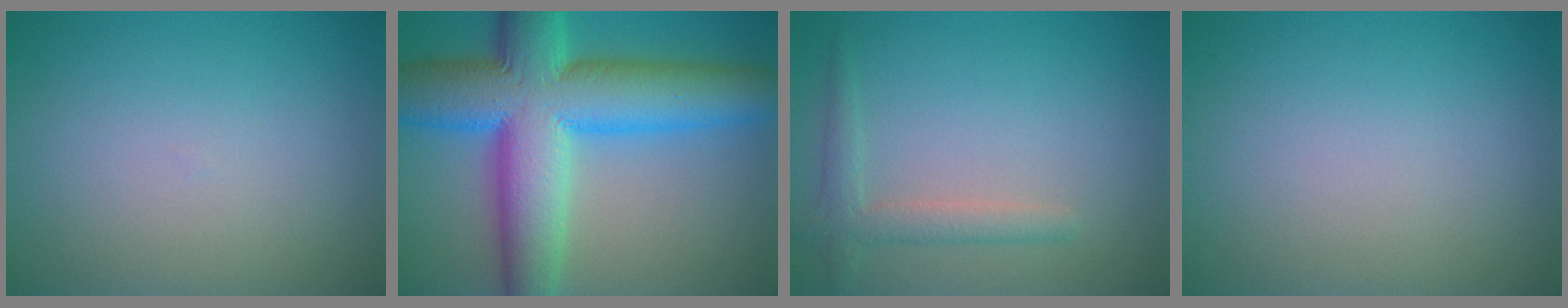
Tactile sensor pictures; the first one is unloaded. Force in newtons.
{"total": 13.8, "press": 13.8, "slide": 0.5}
{"total": 2.3, "press": 2.3, "slide": 0.2}
{"total": 0.0}